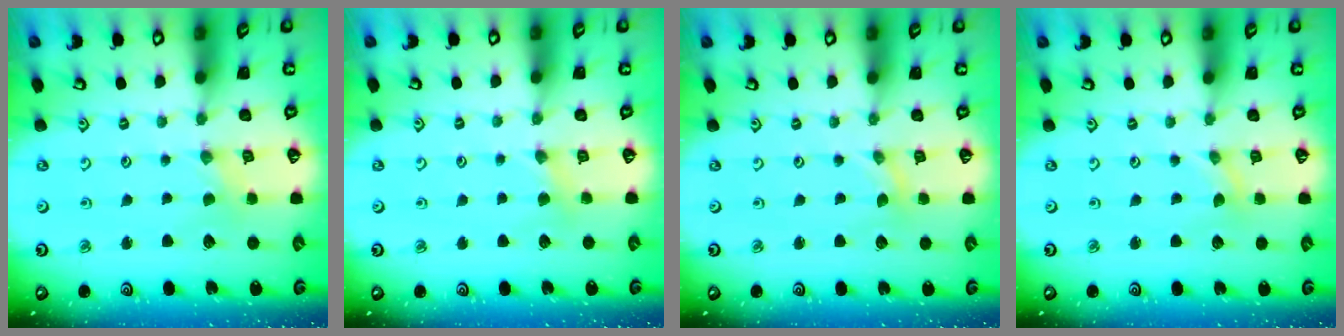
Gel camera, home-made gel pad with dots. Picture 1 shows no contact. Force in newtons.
{"total": 2.5, "press": 2.5, "slide": 0.3}
{"total": 0.0}
{"total": 0.0}